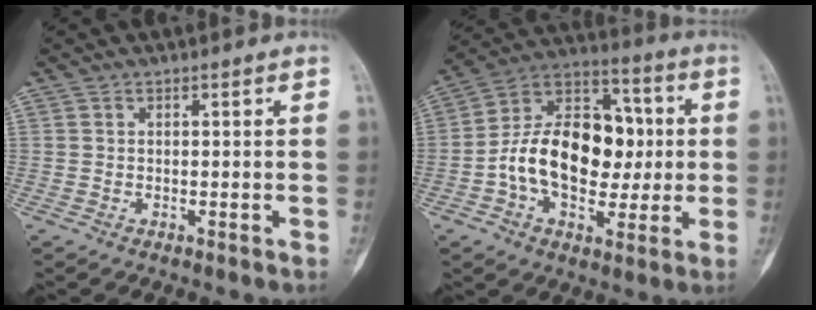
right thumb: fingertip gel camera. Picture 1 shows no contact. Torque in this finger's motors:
{"motor_torque": [1.22, 1.30, 1.11, -0.98, 0.14]}